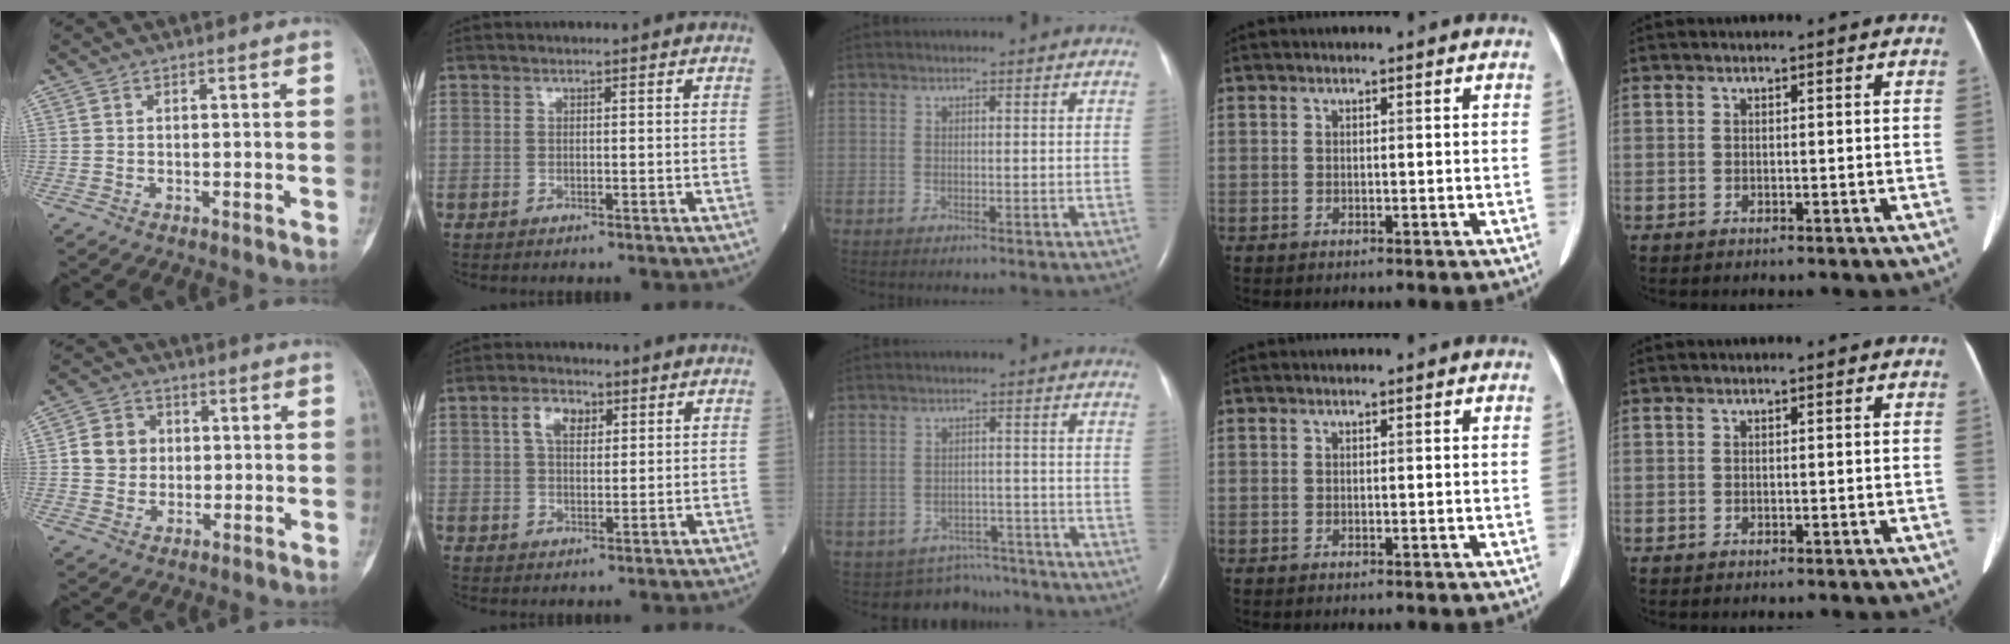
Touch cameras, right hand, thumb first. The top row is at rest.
{"thumb": {"total": 6.9, "force": [0.7, 6.2, 2.9], "torque": [-0.024, 0.006, 0.006]}, "index": {"total": 4.6, "force": [1.9, 2.6, 3.3], "torque": [-0.067, 0.012, 0.035]}, "middle": {"total": 6.9, "force": [-6.2, 2.8, -1.0], "torque": [0.017, 0.024, -0.080]}}